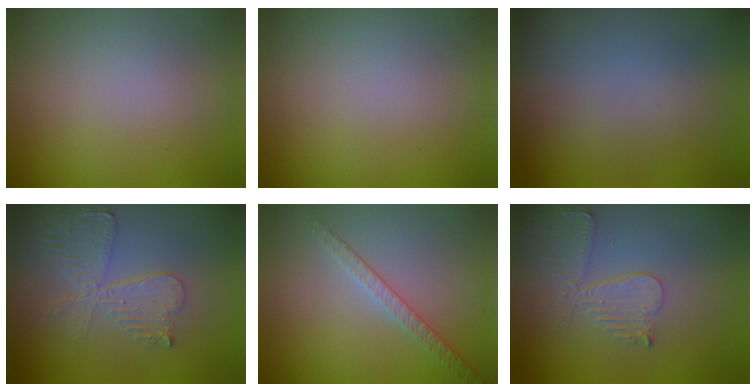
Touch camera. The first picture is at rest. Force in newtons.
{"total": 0.0}
{"total": 0.0}
{"total": 4.4, "press": 3.8, "slide": 2.1}
{"total": 2.1, "press": 1.6, "slide": 1.4}
{"total": 3.9, "press": 3.7, "slide": 1.2}